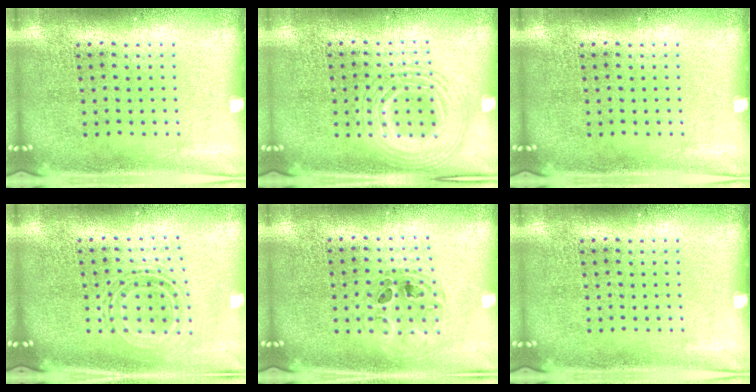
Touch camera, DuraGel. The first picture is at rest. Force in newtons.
{"total": 2.6, "press": 2.6, "slide": 0.2}
{"total": 0.0}
{"total": 0.8, "press": 0.8, "slide": 0.1}
{"total": 0.8, "press": 0.8, "slide": 0.1}
{"total": 0.0}